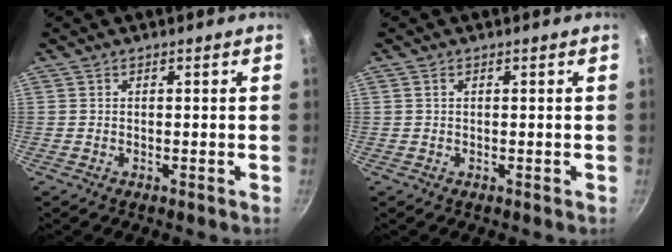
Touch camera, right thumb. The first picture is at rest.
{"total": 0.6, "force": [0.3, 0.3, 0.4], "torque": [-0.007, 0.002, 0.005]}